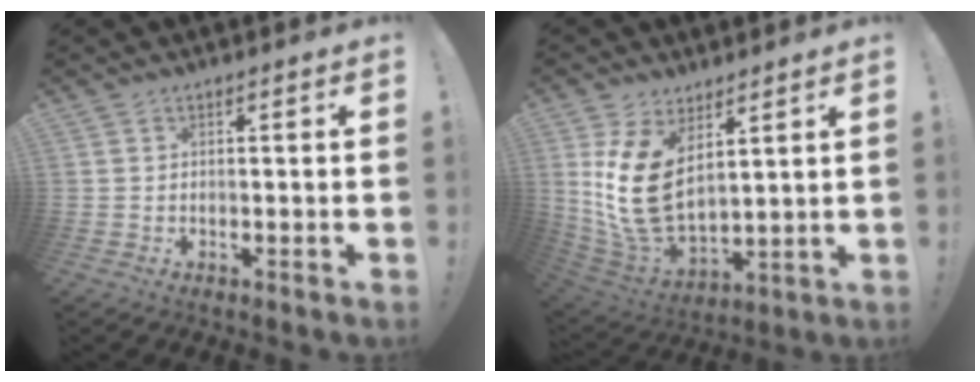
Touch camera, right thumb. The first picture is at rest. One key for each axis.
{"total": 14.8, "fx": 5.4, "fy": 8.4, "fz": 10.8, "tx": -0.232, "ty": -0.041, "tz": 0.103}